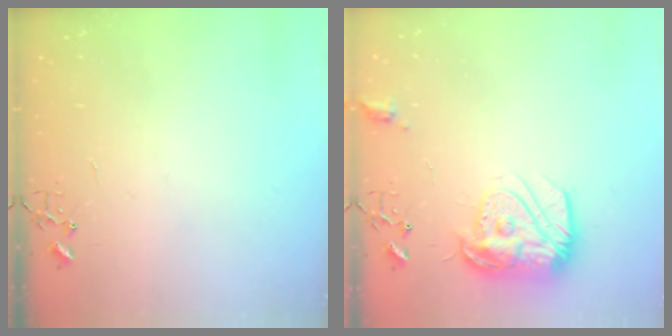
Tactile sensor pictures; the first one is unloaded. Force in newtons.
{"total": 16.1, "press": 16.0, "slide": 1.4}